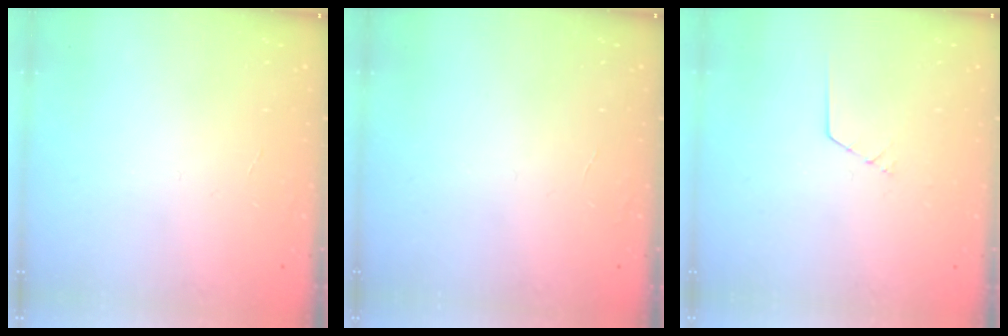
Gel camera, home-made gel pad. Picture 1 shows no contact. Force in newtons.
{"total": 0.0}
{"total": 1.6, "press": 1.6, "slide": 0.1}